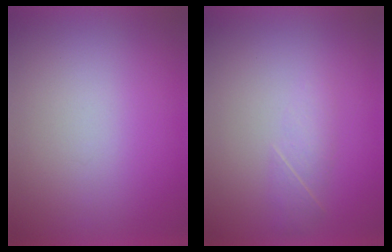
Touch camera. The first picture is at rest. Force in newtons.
{"total": 2.1}